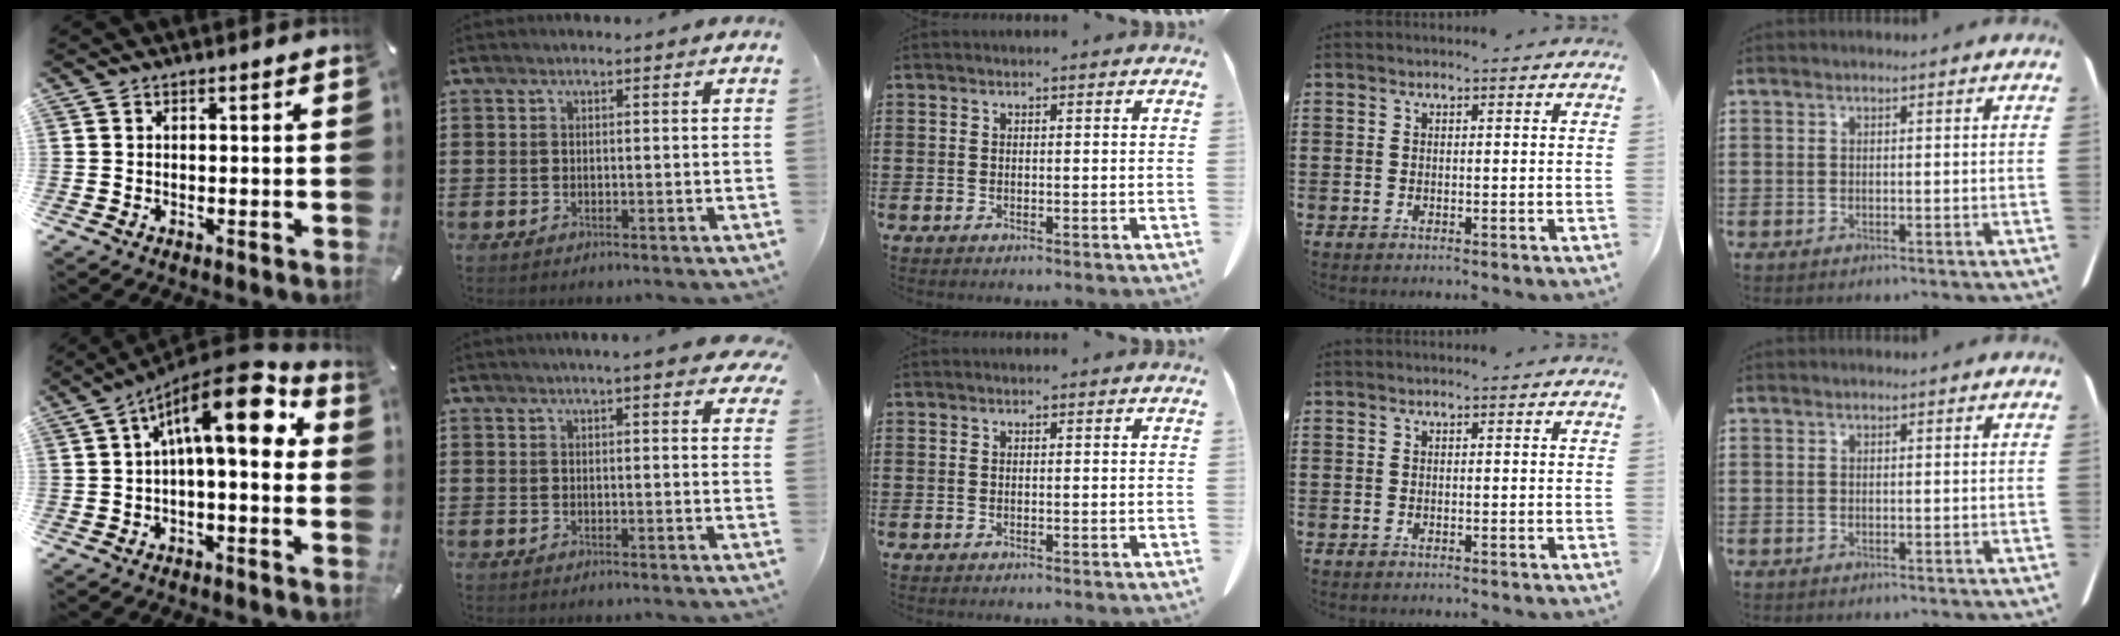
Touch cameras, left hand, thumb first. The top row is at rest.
{"thumb": {"total": 16.1, "force": [4.8, 6.1, 14.1], "torque": [-0.210, -0.028, 0.072]}, "index": {"total": 3.7, "force": [3.1, 0.1, 2.0], "torque": [-0.032, -0.008, 0.053]}}